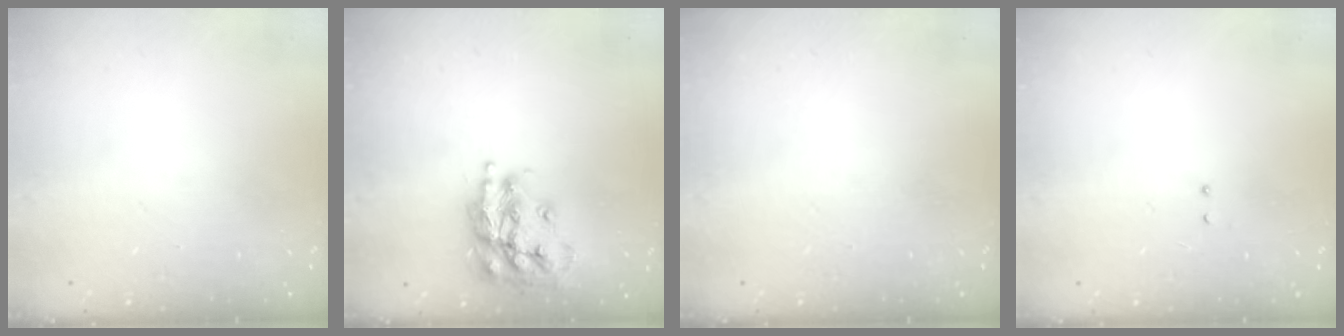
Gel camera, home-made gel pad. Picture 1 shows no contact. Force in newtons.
{"total": 18.7, "press": 18.6, "slide": 1.6}
{"total": 0.0}
{"total": 2.1, "press": 2.0, "slide": 0.6}